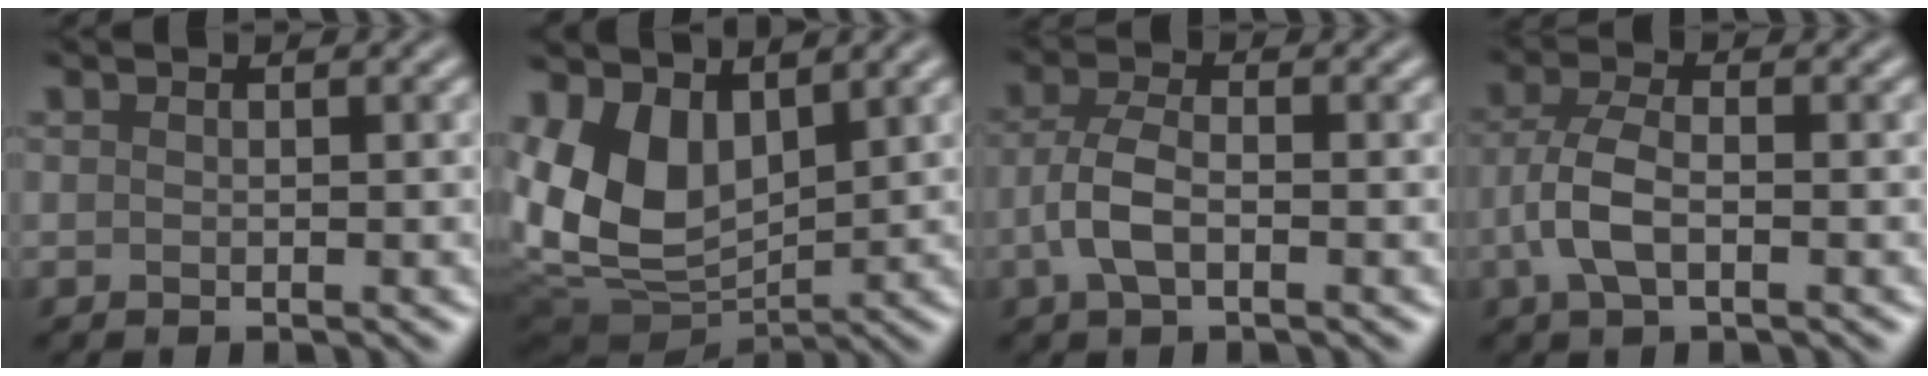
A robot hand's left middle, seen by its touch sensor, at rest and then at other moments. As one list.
[{"total": 8.3, "force": [2.3, 5.3, 5.9], "torque": [-0.136, -0.015, 0.048]}, {"total": 3.2, "force": [-1.0, 1.4, 2.7], "torque": [-0.063, 0.007, -0.024]}, {"total": 3.6, "force": [-1.0, 1.6, 3.1], "torque": [-0.077, 0.007, -0.023]}]